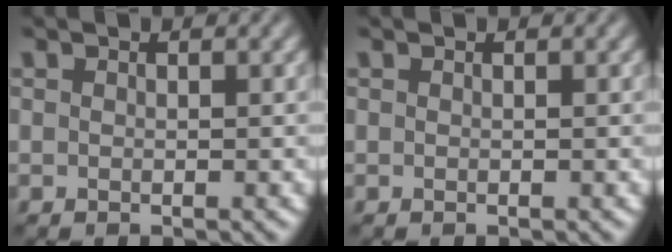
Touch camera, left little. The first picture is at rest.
{"total": 0.0}